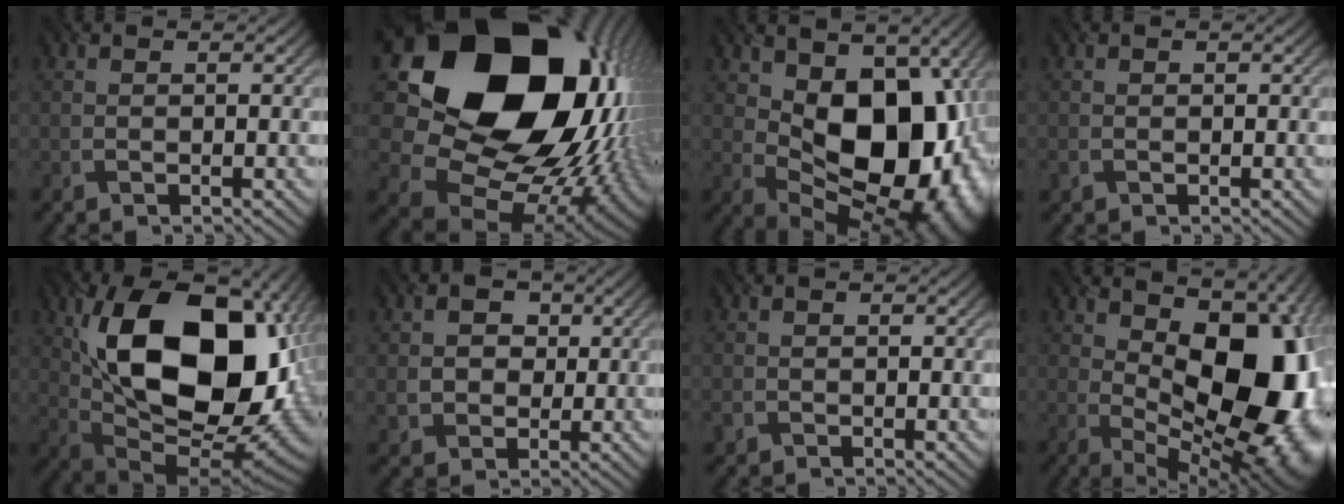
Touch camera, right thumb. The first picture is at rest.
{"total": 23.6, "force": [6.2, 18.1, 13.9], "torque": [-0.310, -0.034, 0.141]}
{"total": 16.6, "force": [2.3, 10.6, 12.6], "torque": [-0.160, -0.014, 0.051]}
{"total": 1.2, "force": [-0.3, 1.2, 0.3], "torque": [-0.008, -0.006, -0.009]}
{"total": 21.1, "force": [4.3, 12.6, 16.3], "torque": [-0.296, -0.013, 0.094]}
{"total": 4.6, "force": [0.6, 4.2, 1.6], "torque": [-0.051, 0.003, 0.000]}
{"total": 1.7, "force": [-0.6, 1.5, 0.4], "torque": [-0.010, -0.008, -0.016]}
{"total": 19.8, "force": [3.3, 10.9, 16.2], "torque": [-0.180, 0.004, 0.063]}